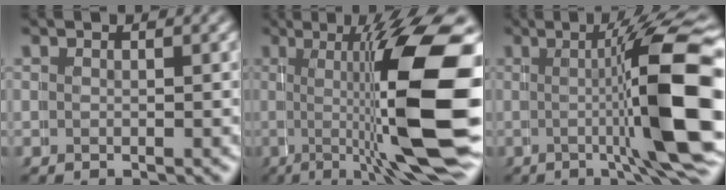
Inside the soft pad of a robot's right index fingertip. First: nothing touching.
{"total": 13.3, "force": [0.6, 3.3, 12.9], "torque": [-0.164, 0.012, 0.003]}
{"total": 11.4, "force": [0.1, 1.9, 11.2], "torque": [-0.163, 0.012, -0.006]}